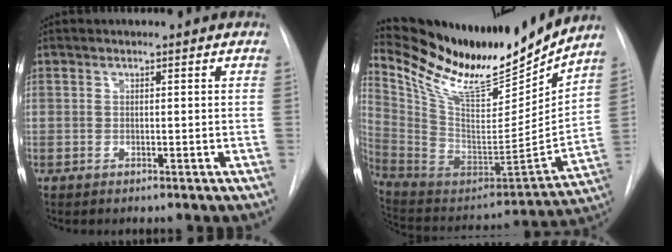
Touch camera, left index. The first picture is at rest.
{"total": 22.1, "force": [20.1, 2.6, 8.9], "torque": [-0.167, -0.062, 0.342]}